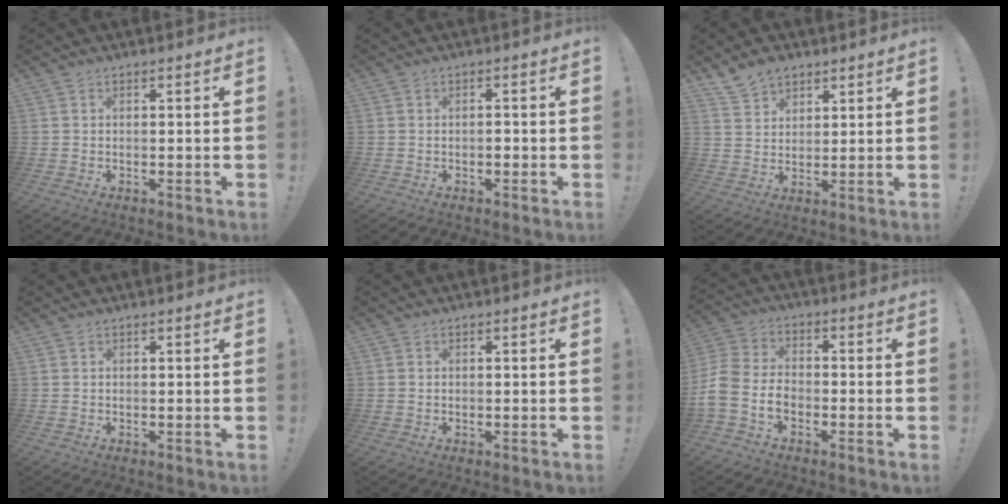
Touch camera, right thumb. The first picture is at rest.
{"total": 1.3, "force": [-0.5, 0.9, 0.8], "torque": [-0.004, 0.002, -0.011]}
{"total": 7.2, "force": [5.5, 4.3, 1.8], "torque": [-0.033, -0.030, 0.107]}
{"total": 0.0}
{"total": 0.0}
{"total": 9.8, "force": [-4.2, 6.8, 5.6], "torque": [-0.122, 0.022, -0.074]}